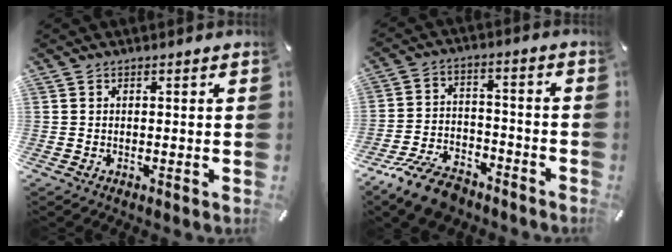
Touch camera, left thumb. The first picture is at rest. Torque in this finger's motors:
{"motor_torque": [0.55, 2.22, 0.25, 0.32, 0.27]}